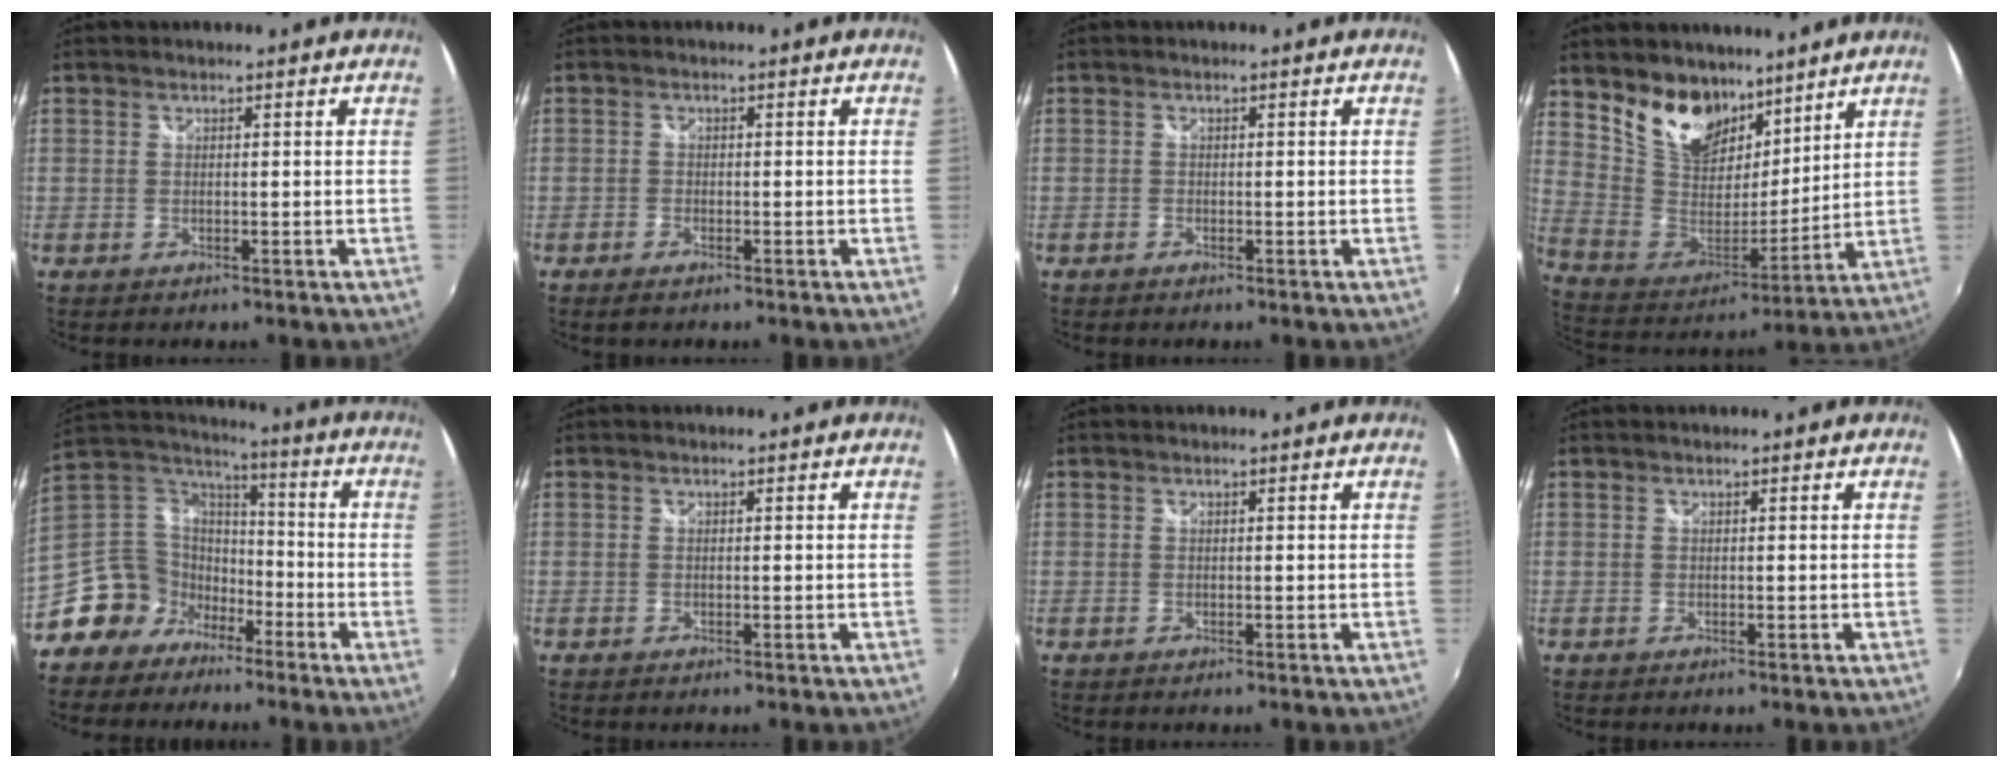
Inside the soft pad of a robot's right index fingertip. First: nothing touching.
{"total": 1.1, "force": [-1.0, 0.0, 0.6], "torque": [-0.013, -0.002, -0.022]}
{"total": 0.5, "force": [-0.3, -0.5, -0.1], "torque": [0.004, -0.001, -0.009]}
{"total": 15.3, "force": [10.6, 8.9, 6.6], "torque": [-0.147, 0.006, 0.207]}
{"total": 12.2, "force": [-7.3, 9.1, 3.5], "torque": [-0.089, 0.035, -0.140]}
{"total": 0.0}
{"total": 0.0}
{"total": 0.0}